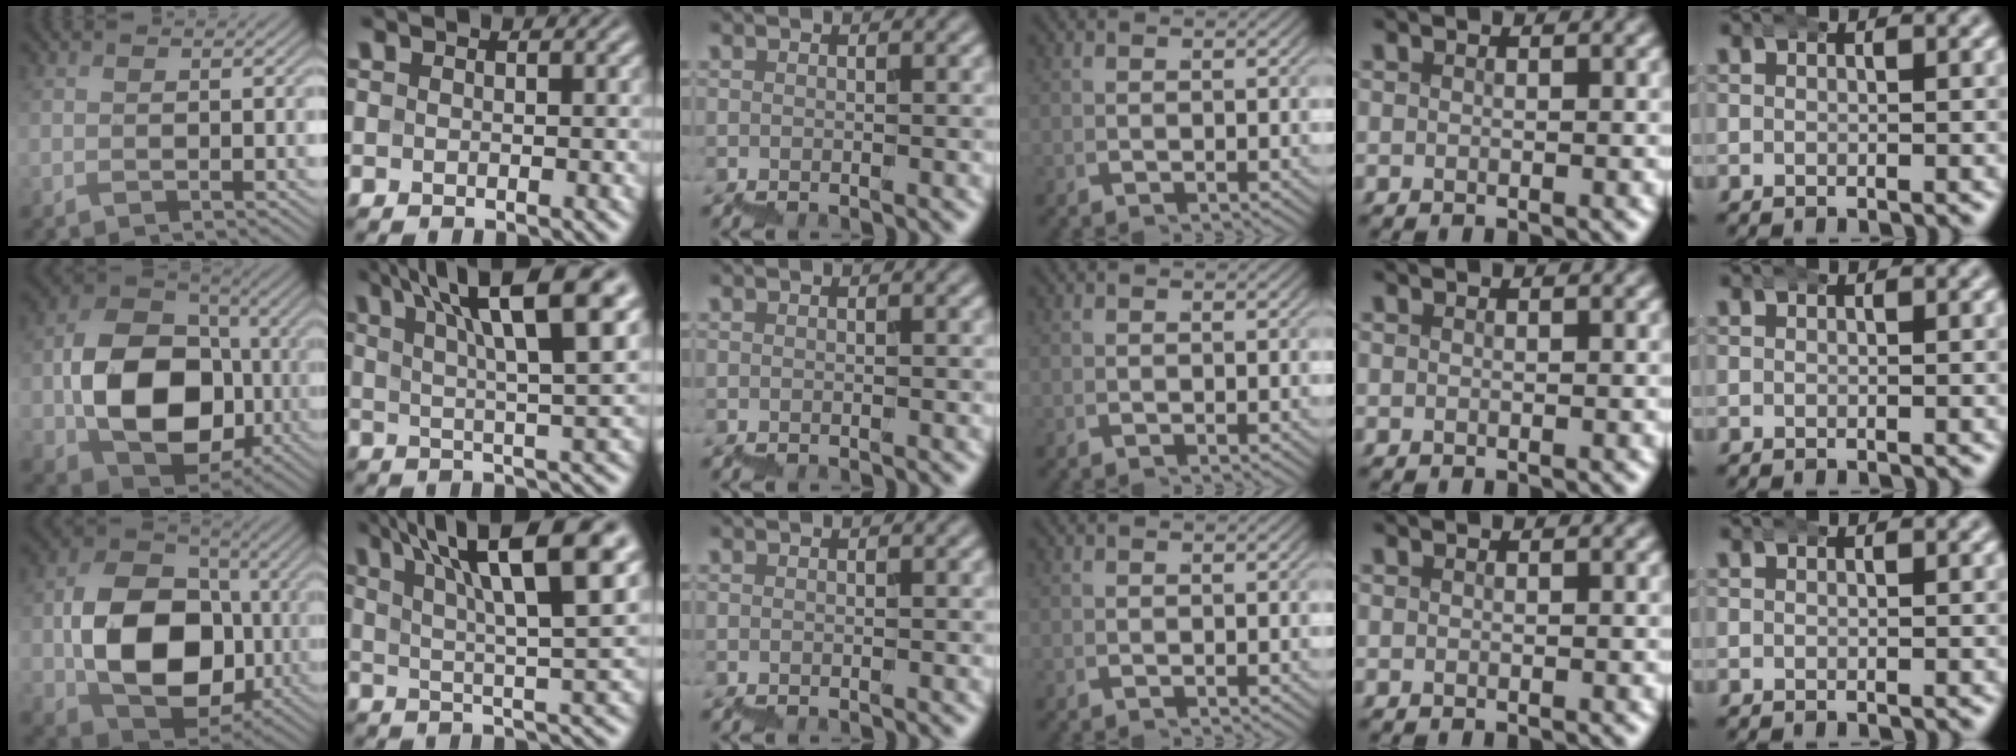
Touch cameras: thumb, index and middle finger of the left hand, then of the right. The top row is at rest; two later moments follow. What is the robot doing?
{"motion": "wrap", "object": "bubble wrap"}